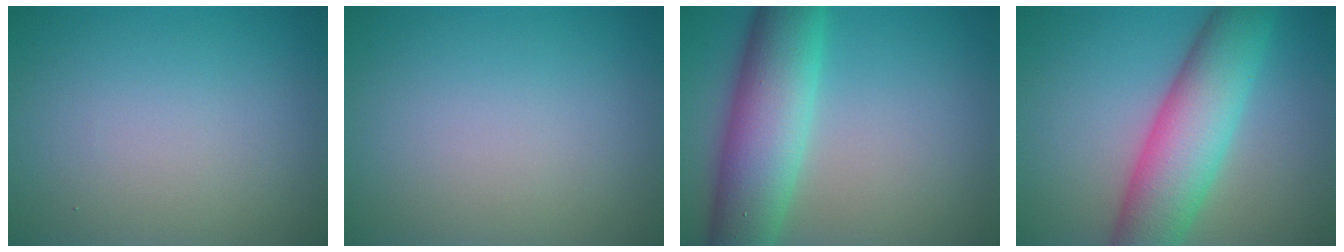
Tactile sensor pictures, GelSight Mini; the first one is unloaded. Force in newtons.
{"total": 0.0}
{"total": 8.8, "press": 8.8, "slide": 0.1}
{"total": 8.7, "press": 8.7, "slide": 0.3}